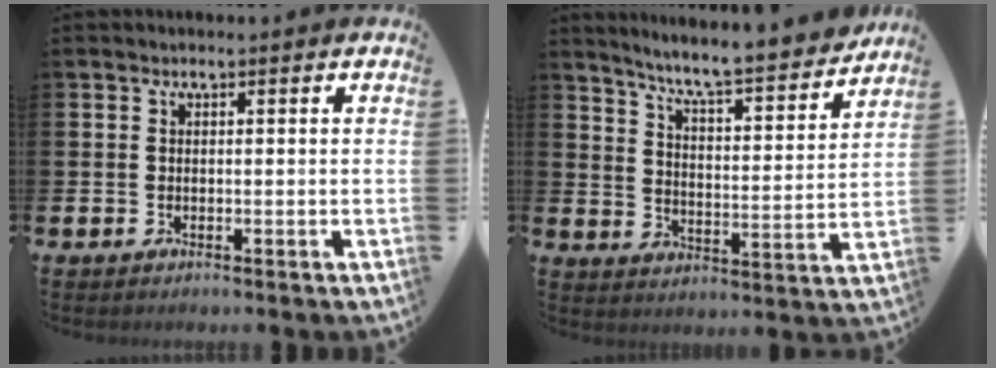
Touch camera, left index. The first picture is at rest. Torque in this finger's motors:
{"motor_torque": [0.08, -0.24, 0.70, 0.21]}